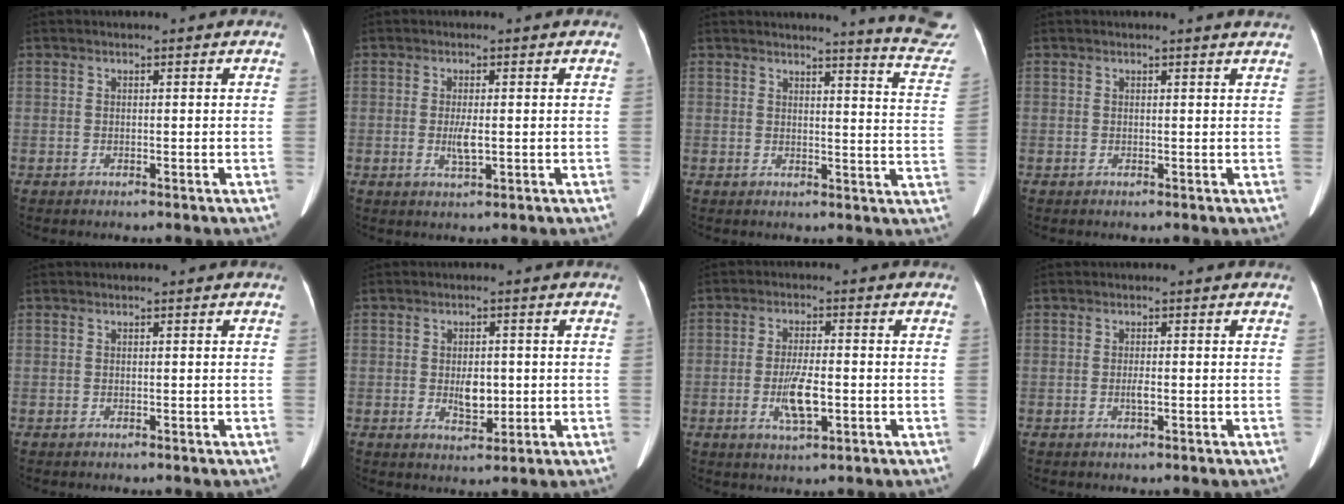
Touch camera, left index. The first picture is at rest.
{"total": 2.6, "force": [-0.2, 0.5, 2.5], "torque": [-0.052, -0.004, 0.000]}
{"total": 12.5, "force": [12.3, -1.4, 1.7], "torque": [-0.010, -0.118, 0.109]}
{"total": 1.7, "force": [1.6, -0.3, 0.3], "torque": [-0.017, -0.009, 0.009]}
{"total": 0.0}
{"total": 4.1, "force": [-0.3, 2.2, 3.4], "torque": [-0.059, -0.002, 0.004]}
{"total": 5.8, "force": [-1.5, 1.4, 5.4], "torque": [-0.109, -0.004, -0.021]}
{"total": 1.2, "force": [-0.3, 0.2, 1.1], "torque": [-0.024, -0.001, -0.004]}